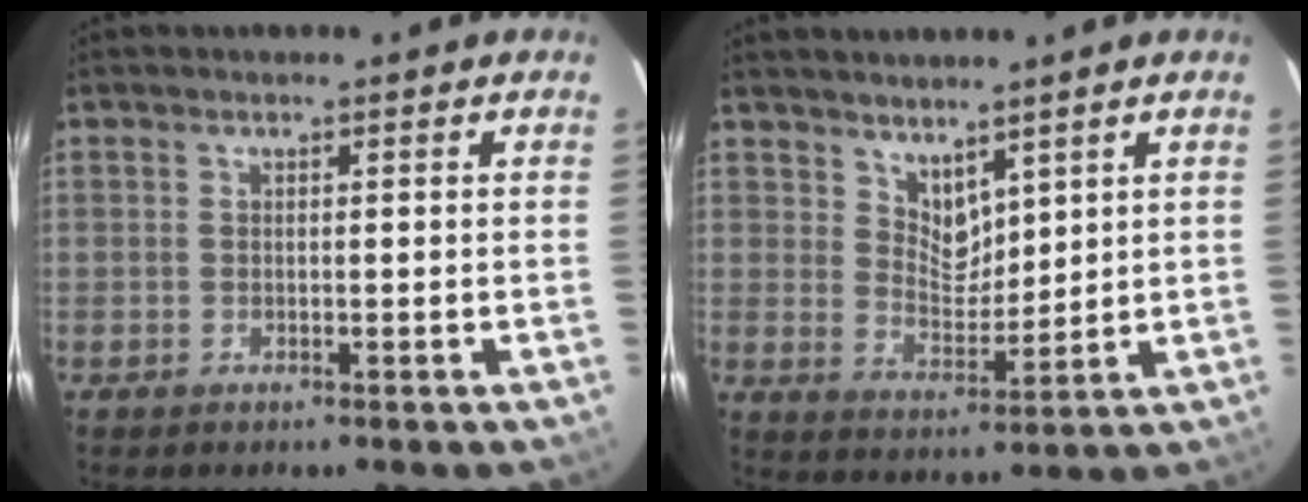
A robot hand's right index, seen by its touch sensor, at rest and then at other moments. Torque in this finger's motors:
{"motor_torque": [0.00, 0.24, 0.04, 0.00]}